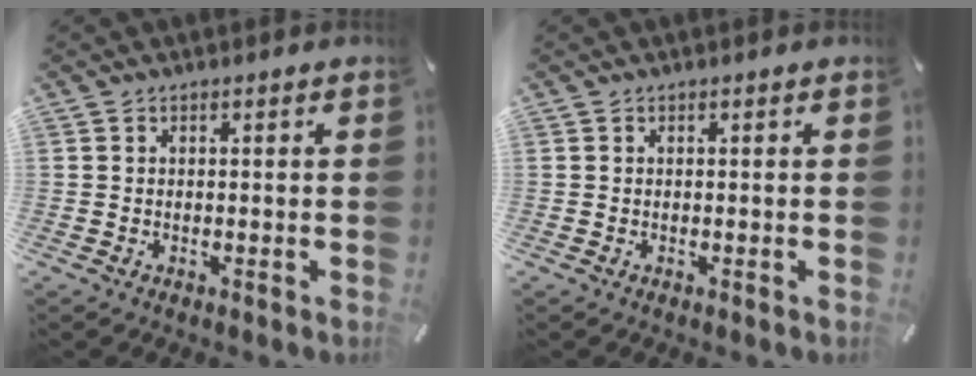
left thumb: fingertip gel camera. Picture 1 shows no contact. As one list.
[{"total": 0.0}]